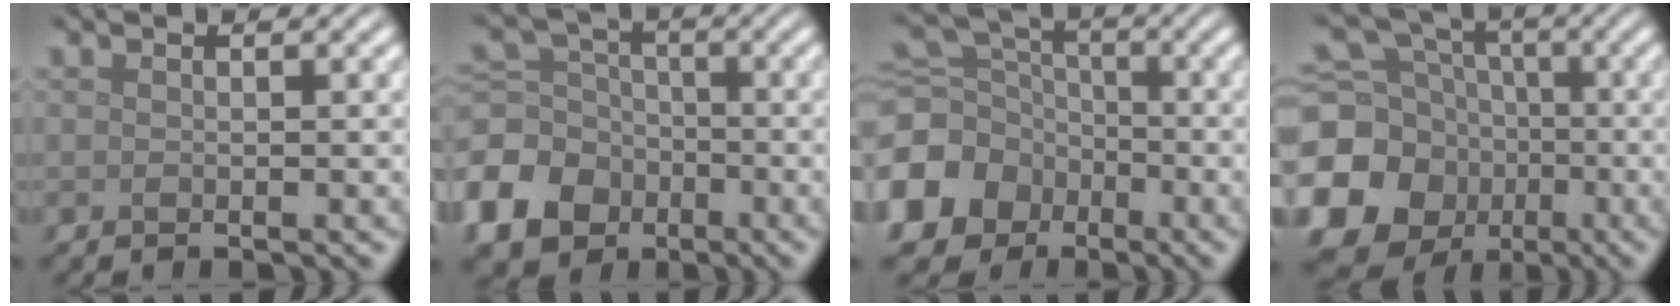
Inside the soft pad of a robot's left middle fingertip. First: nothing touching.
{"total": 9.5, "force": [-4.2, 7.8, 3.5], "torque": [-0.103, -0.018, -0.091]}
{"total": 10.3, "force": [-4.3, 8.7, 3.5], "torque": [-0.114, -0.030, -0.086]}
{"total": 16.3, "force": [-3.9, 14.7, 5.9], "torque": [-0.180, -0.030, -0.096]}